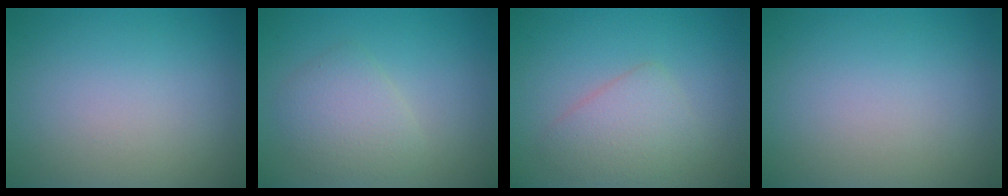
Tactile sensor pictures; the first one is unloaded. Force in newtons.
{"total": 2.9, "press": 2.9, "slide": 0.0}
{"total": 2.9, "press": 2.9, "slide": 0.0}
{"total": 0.0}